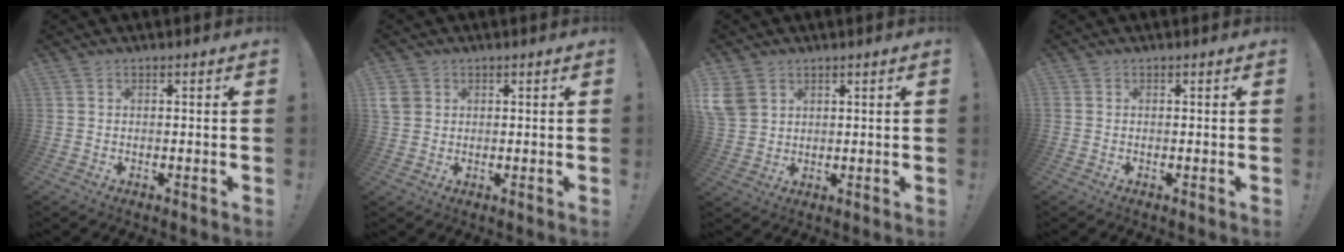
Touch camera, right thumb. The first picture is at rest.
{"total": 4.1, "force": [1.5, 3.5, 1.5], "torque": [-0.025, 0.002, 0.033]}
{"total": 6.8, "force": [3.2, 5.0, 3.2], "torque": [-0.066, -0.008, 0.064]}
{"total": 0.0}